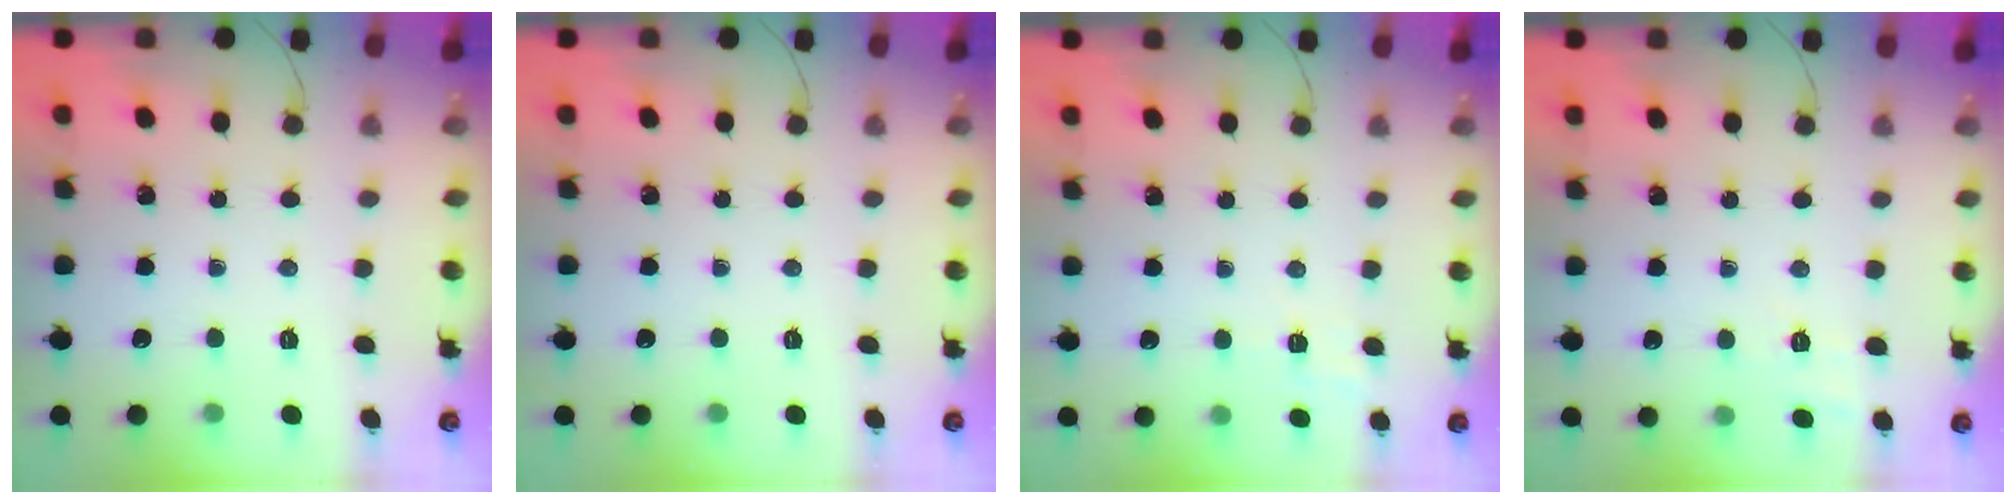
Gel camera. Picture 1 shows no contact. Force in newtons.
{"total": 0.0}
{"total": 2.6, "press": 2.1, "slide": 1.6}
{"total": 2.6, "press": 1.9, "slide": 1.8}